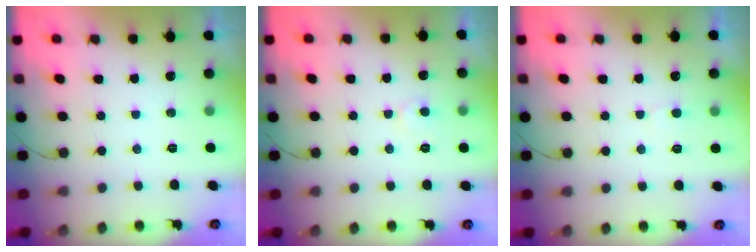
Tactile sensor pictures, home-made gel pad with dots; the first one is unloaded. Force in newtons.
{"total": 4.6, "press": 4.6, "slide": 0.4}
{"total": 2.5, "press": 2.5, "slide": 0.1}